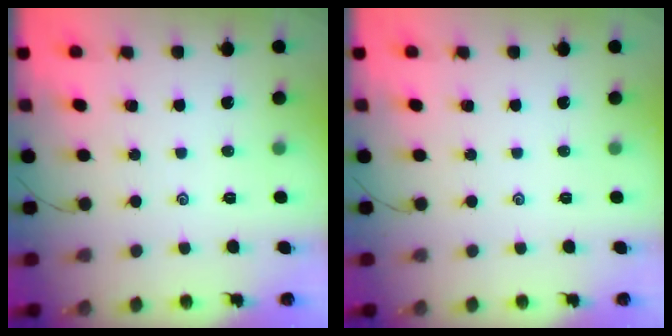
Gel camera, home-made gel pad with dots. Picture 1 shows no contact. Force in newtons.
{"total": 0.0}